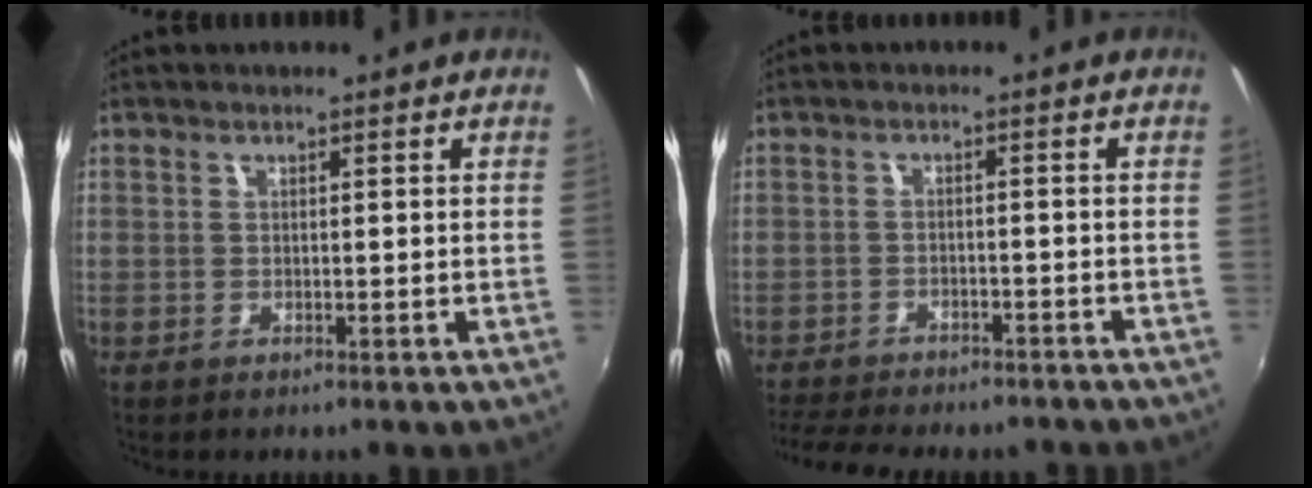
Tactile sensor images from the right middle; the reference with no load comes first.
{"total": 13.9, "force": [-12.1, 3.7, 5.7], "torque": [-0.132, -0.024, -0.174]}